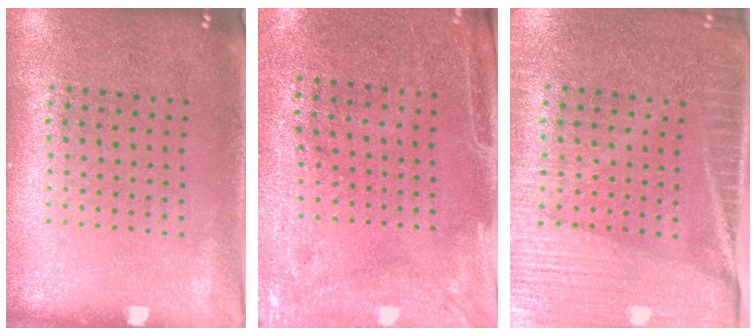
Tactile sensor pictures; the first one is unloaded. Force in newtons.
{"total": 3.0, "press": 2.4, "slide": 1.7}
{"total": 4.1, "press": 3.7, "slide": 1.8}